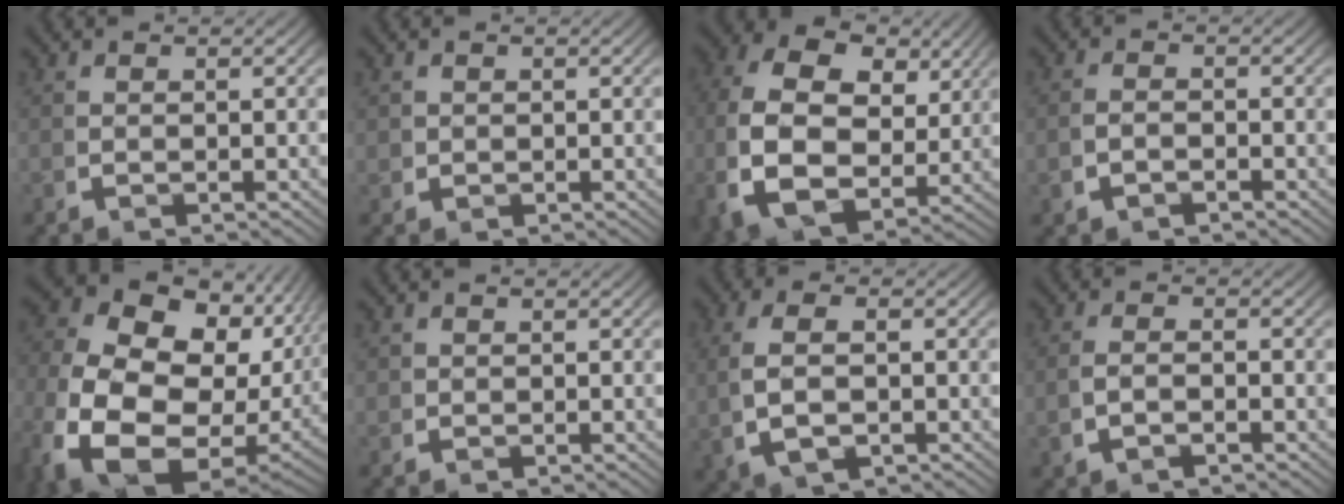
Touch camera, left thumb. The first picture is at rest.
{"total": 1.5, "force": [0.4, 1.4, 0.5], "torque": [-0.013, -0.011, 0.012]}
{"total": 12.9, "force": [0.0, 9.1, 9.2], "torque": [-0.225, -0.056, 0.025]}
{"total": 1.3, "force": [-0.9, 0.7, 0.7], "torque": [-0.021, -0.001, -0.013]}
{"total": 19.7, "force": [-0.8, 13.8, 14.0], "torque": [-0.302, -0.067, 0.006]}
{"total": 1.0, "force": [0.3, 1.0, 0.3], "torque": [-0.009, -0.010, 0.010]}
{"total": 5.1, "force": [0.0, 3.0, 4.2], "torque": [-0.097, -0.006, 0.014]}
{"total": 1.7, "force": [-0.5, 0.8, 1.4], "torque": [-0.035, 0.000, -0.006]}